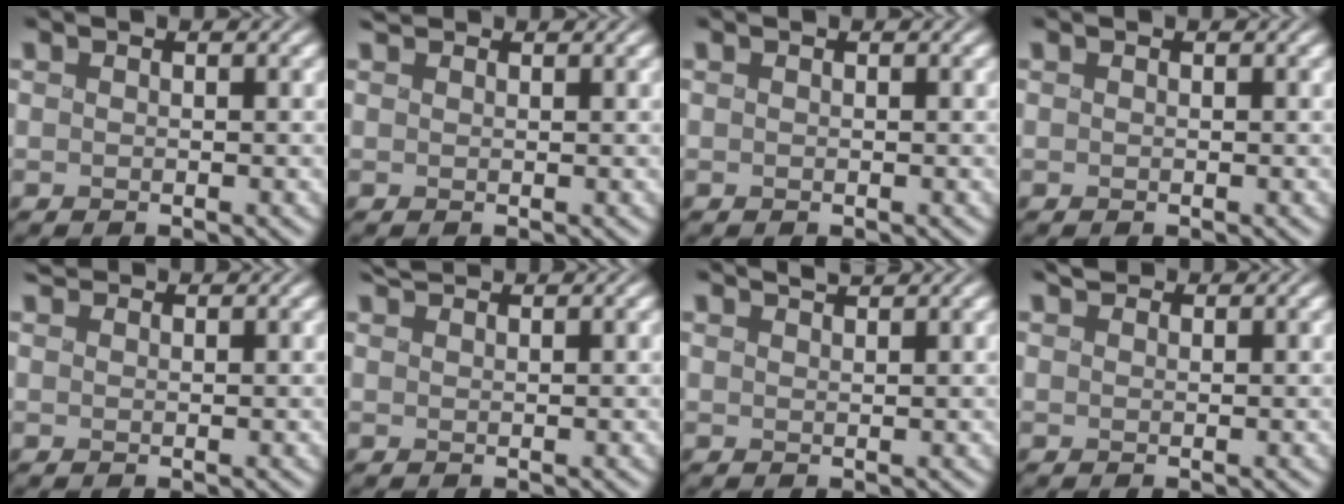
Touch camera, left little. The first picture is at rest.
{"total": 1.3, "force": [1.2, 0.4, 0.4], "torque": [-0.008, 0.009, 0.023]}
{"total": 0.0}
{"total": 0.0}
{"total": 1.8, "force": [1.7, 0.4, 0.5], "torque": [-0.010, 0.010, 0.029]}
{"total": 1.8, "force": [1.7, 0.1, 0.5], "torque": [-0.003, 0.009, 0.033]}
{"total": 1.9, "force": [1.7, 0.3, 0.8], "torque": [0.002, 0.008, 0.019]}
{"total": 1.5, "force": [1.3, 0.6, 0.5], "torque": [-0.007, 0.007, 0.023]}